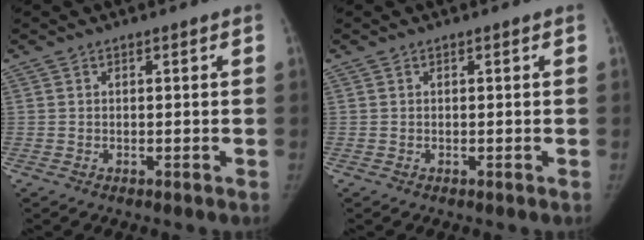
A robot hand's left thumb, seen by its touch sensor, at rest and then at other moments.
{"total": 0.0}